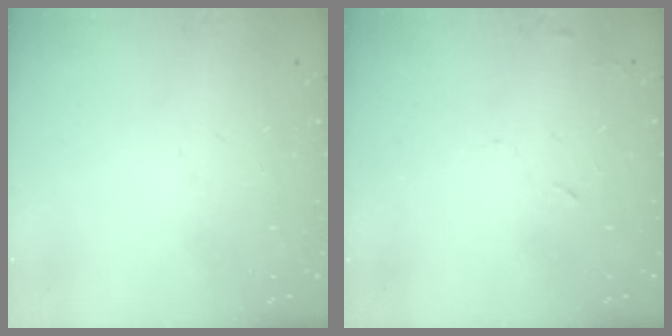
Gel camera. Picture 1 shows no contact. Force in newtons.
{"total": 5.5, "press": 5.5, "slide": 0.8}